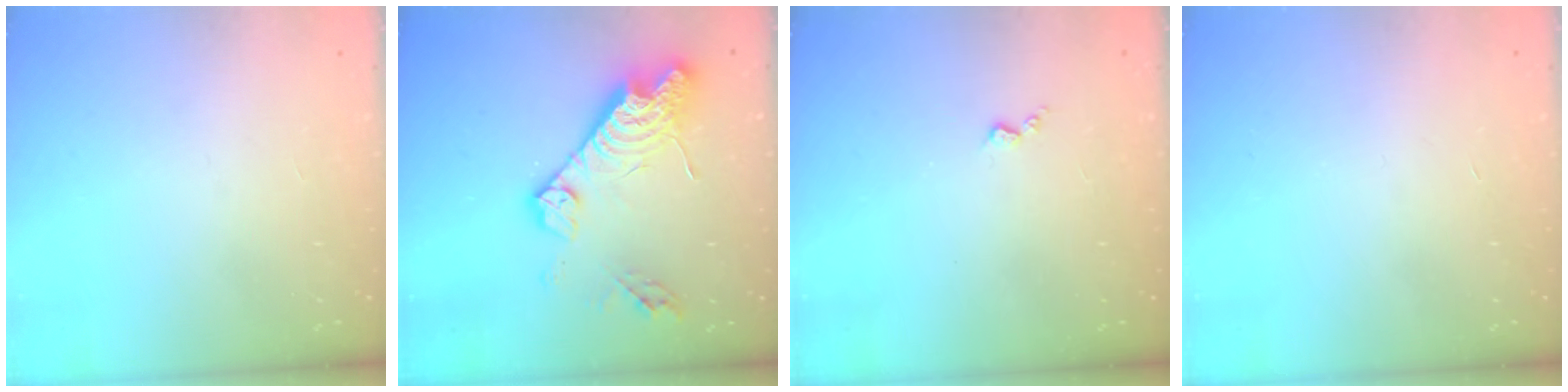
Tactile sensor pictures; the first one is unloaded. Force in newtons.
{"total": 19.2, "press": 19.1, "slide": 1.9}
{"total": 2.7, "press": 2.6, "slide": 0.4}
{"total": 0.9, "press": 0.9, "slide": 0.2}